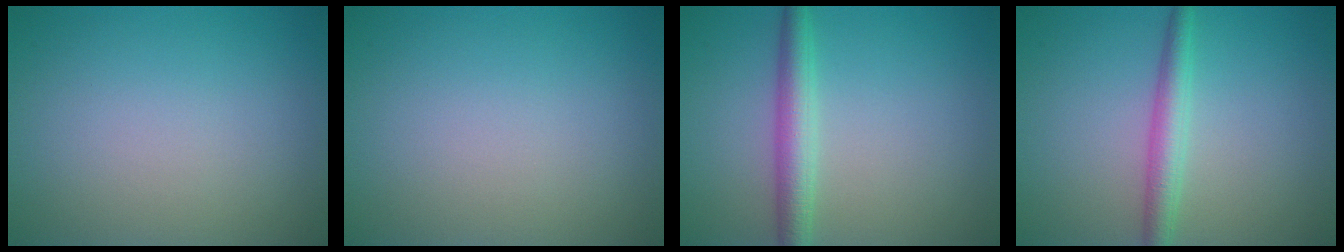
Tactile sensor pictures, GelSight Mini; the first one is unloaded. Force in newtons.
{"total": 0.0}
{"total": 3.3, "press": 3.3, "slide": 0.1}
{"total": 2.9, "press": 2.9, "slide": 0.1}